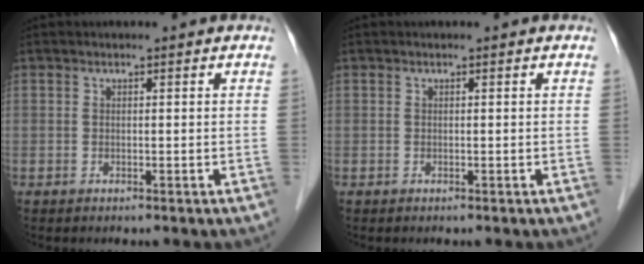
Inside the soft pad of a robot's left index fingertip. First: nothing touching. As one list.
[{"total": 0.0}]